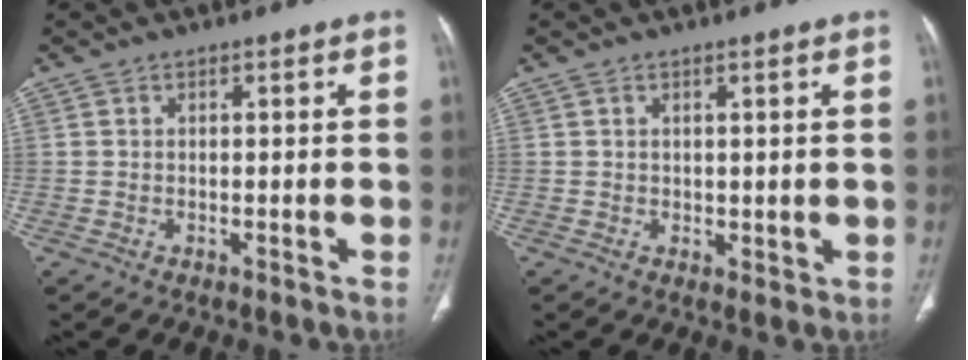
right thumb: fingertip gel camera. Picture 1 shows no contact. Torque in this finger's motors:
{"motor_torque": [0.04, -0.05, 0.06, 0.44, -0.05]}